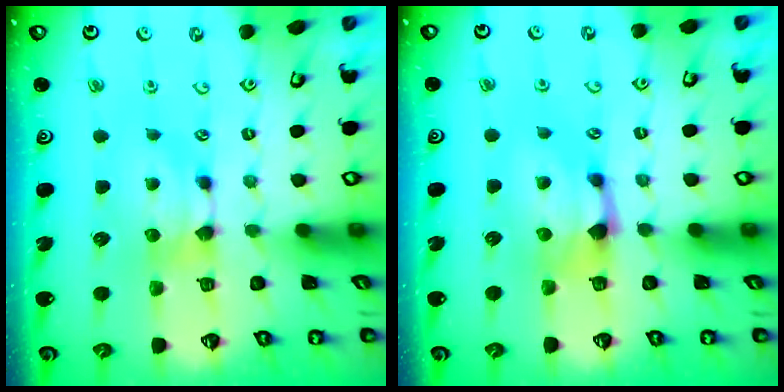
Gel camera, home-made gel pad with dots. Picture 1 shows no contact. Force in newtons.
{"total": 1.7, "press": 1.1, "slide": 1.3}